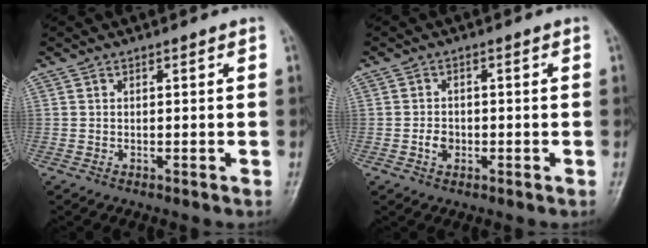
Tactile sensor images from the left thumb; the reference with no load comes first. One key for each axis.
{"total": 2.6, "fx": -0.8, "fy": 2.1, "fz": 1.4, "tx": -0.016, "ty": 0.007, "tz": -0.015}